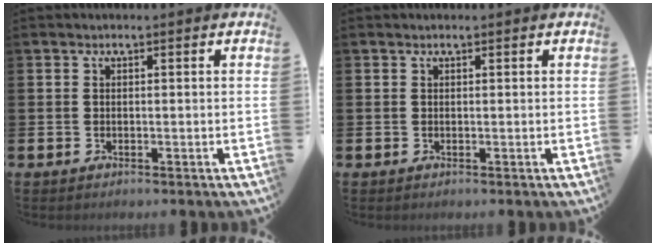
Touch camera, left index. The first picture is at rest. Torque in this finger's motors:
{"motor_torque": [0.45, -1.48, 0.09, 0.05]}